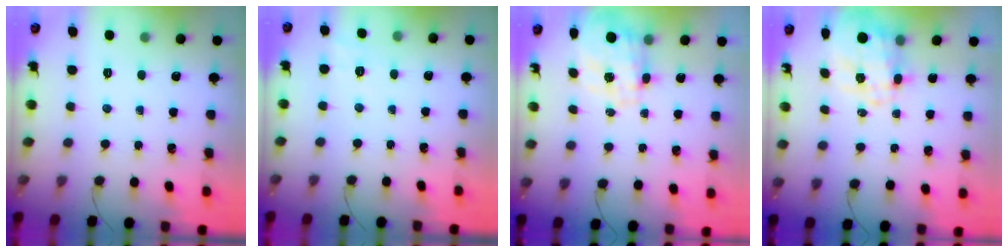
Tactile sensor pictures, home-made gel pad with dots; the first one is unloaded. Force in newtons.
{"total": 1.8, "press": 0.5, "slide": 1.7}
{"total": 7.6, "press": 7.5, "slide": 1.2}
{"total": 7.5, "press": 7.3, "slide": 1.9}